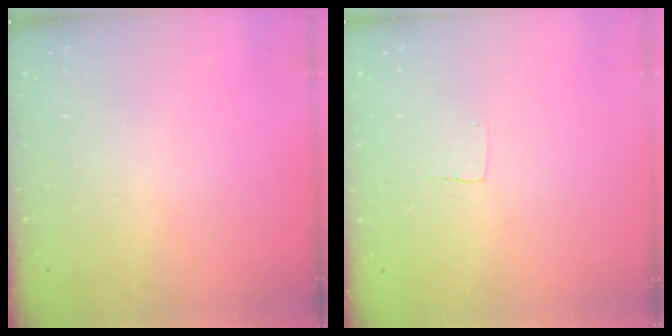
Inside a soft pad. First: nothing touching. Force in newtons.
{"total": 2.3, "press": 2.3, "slide": 0.1}